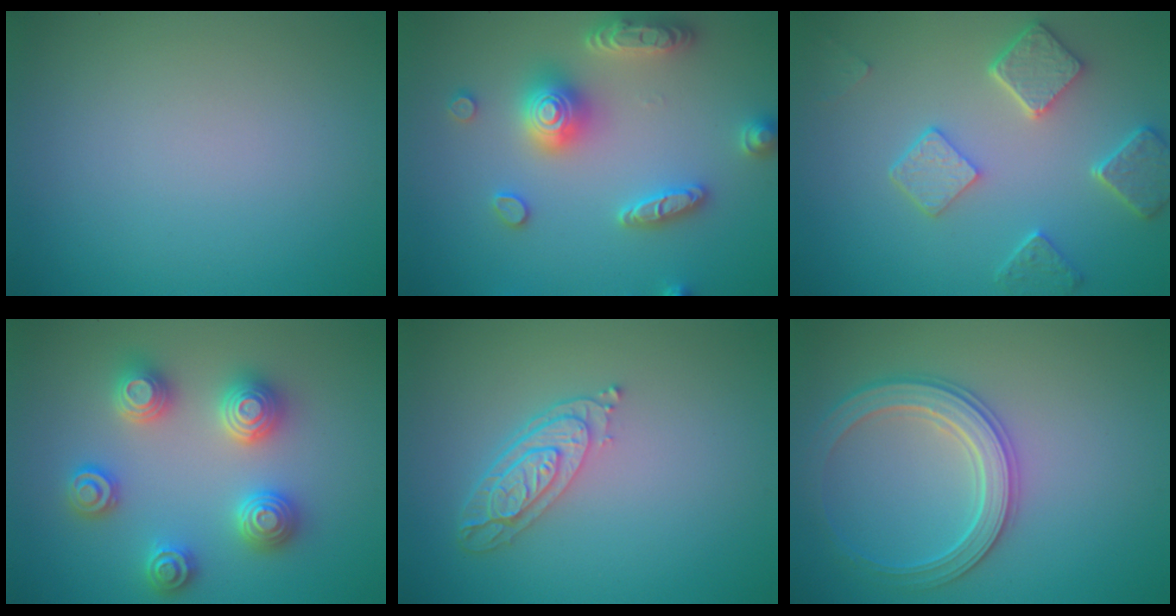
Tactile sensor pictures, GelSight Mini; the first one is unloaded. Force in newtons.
{"total": 5.4, "press": 5.3, "slide": 0.9}
{"total": 5.0, "press": 4.0, "slide": 3.1}
{"total": 4.8, "press": 4.8, "slide": 0.6}
{"total": 3.9, "press": 2.9, "slide": 2.6}
{"total": 3.7, "press": 3.6, "slide": 0.6}